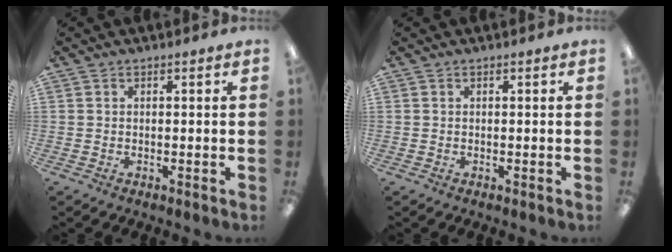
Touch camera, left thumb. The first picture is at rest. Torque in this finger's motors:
{"motor_torque": [0.00, 0.00, -0.02, -0.01, 0.00]}